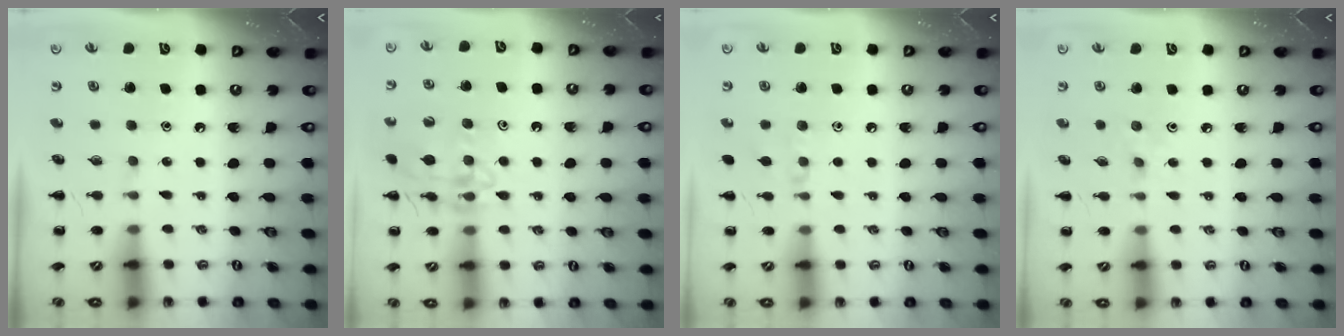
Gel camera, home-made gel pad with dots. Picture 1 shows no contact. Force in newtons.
{"total": 14.8, "press": 14.7, "slide": 1.2}
{"total": 5.6, "press": 5.4, "slide": 1.3}
{"total": 2.5, "press": 2.3, "slide": 1.0}